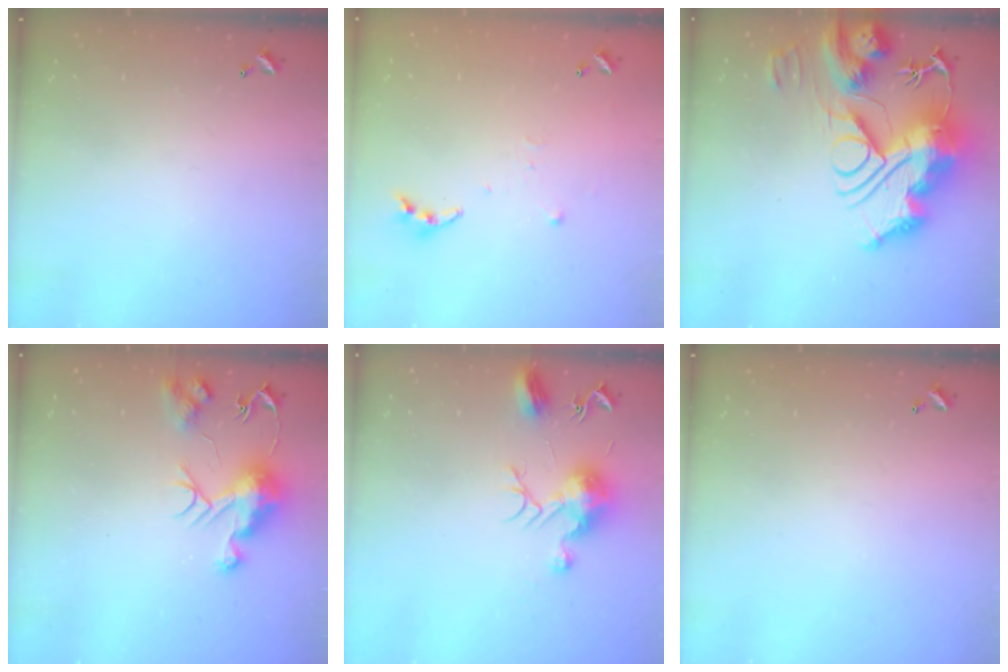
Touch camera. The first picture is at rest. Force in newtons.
{"total": 3.8, "press": 3.8, "slide": 0.4}
{"total": 0.5, "press": 0.5, "slide": 0.0}
{"total": 10.6, "press": 10.6, "slide": 0.9}
{"total": 12.0, "press": 12.0, "slide": 0.5}
{"total": 0.0}